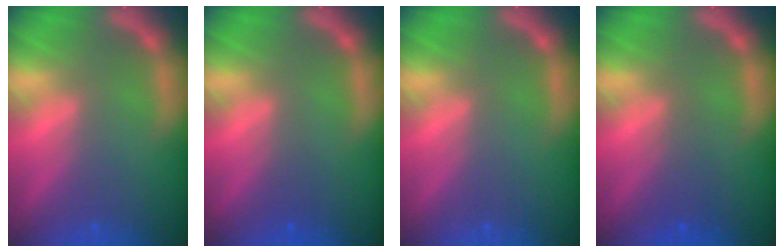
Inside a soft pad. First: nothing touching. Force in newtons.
{"total": 0.9}
{"total": 0.0}
{"total": 2.0}